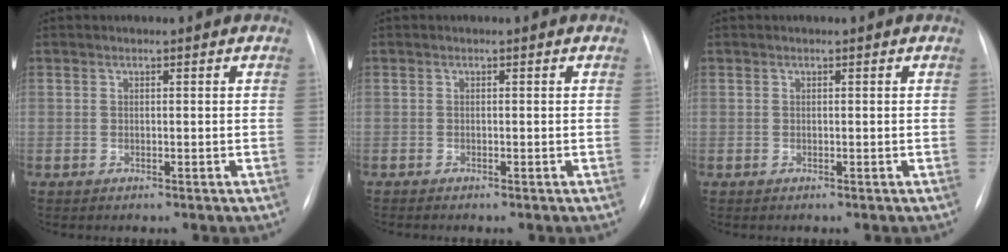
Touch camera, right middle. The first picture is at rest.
{"total": 0.0}
{"total": 0.0}